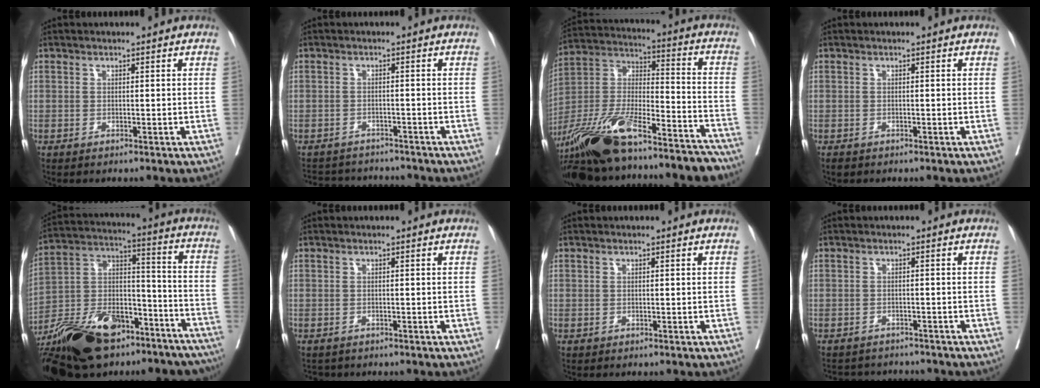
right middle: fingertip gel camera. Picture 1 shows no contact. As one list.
[{"total": 6.2, "force": [-5.9, 1.8, 0.2], "torque": [0.004, 0.008, -0.081]}, {"total": 26.1, "force": [-20.3, 5.6, 15.3], "torque": [-0.279, -0.009, -0.345]}, {"total": 0.8, "force": [-0.7, 0.4, 0.2], "torque": [-0.006, -0.001, -0.010]}, {"total": 32.1, "force": [-22.3, 13.8, 18.5], "torque": [-0.351, -0.012, -0.350]}, {"total": 1.3, "force": [-1.1, 0.7, 0.0], "torque": [-0.008, -0.001, -0.017]}, {"total": 0.0}, {"total": 4.4, "force": [-4.2, 1.3, -0.4], "torque": [0.011, 0.003, -0.060]}]